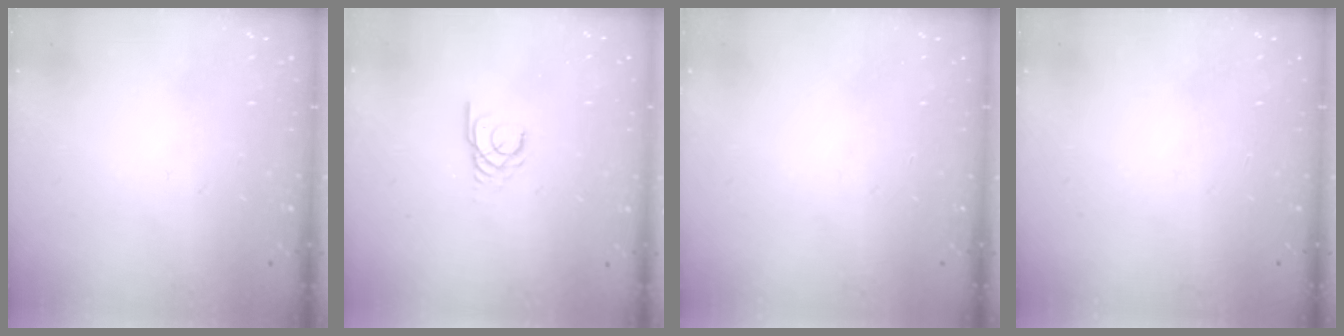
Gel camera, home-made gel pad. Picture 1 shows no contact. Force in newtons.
{"total": 2.2, "press": 2.2, "slide": 0.2}
{"total": 0.0}
{"total": 0.0}